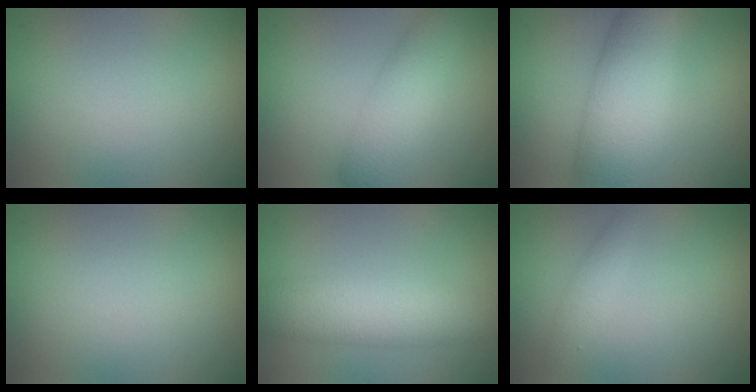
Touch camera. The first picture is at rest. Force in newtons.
{"total": 4.3, "press": 4.2, "slide": 0.0}
{"total": 7.3, "press": 7.3, "slide": 0.2}
{"total": 0.0}
{"total": 5.8, "press": 5.8, "slide": 0.2}
{"total": 1.4, "press": 1.4, "slide": 0.0}